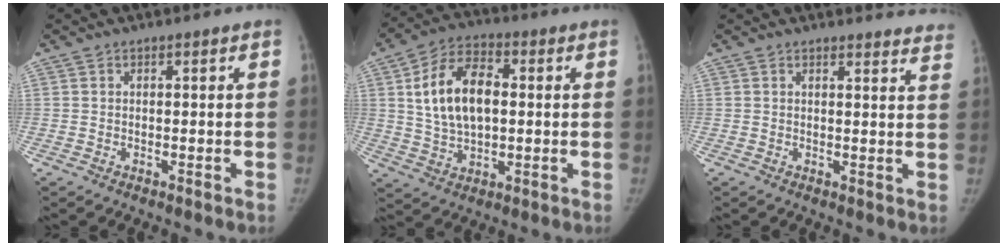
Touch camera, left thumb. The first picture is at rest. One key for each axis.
{"total": 13.8, "fx": 2.0, "fy": 8.4, "fz": 10.8, "tx": -0.178, "ty": 0.011, "tz": 0.035}
{"total": 9.6, "fx": 9.4, "fy": 1.6, "fz": 0.8, "tx": 0.033, "ty": -0.065, "tz": 0.073}